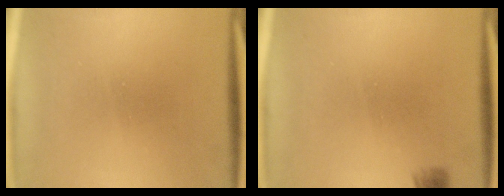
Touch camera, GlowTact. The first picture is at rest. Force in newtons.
{"total": 2.9}